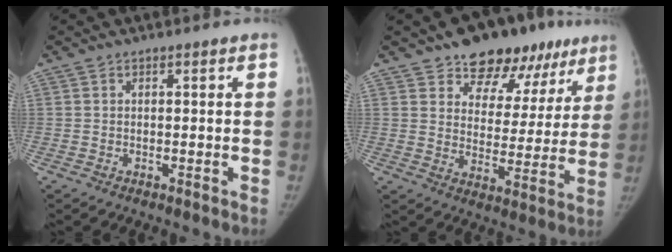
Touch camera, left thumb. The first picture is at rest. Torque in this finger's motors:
{"motor_torque": [0.48, 0.51, 0.74, -1.41, 0.02]}